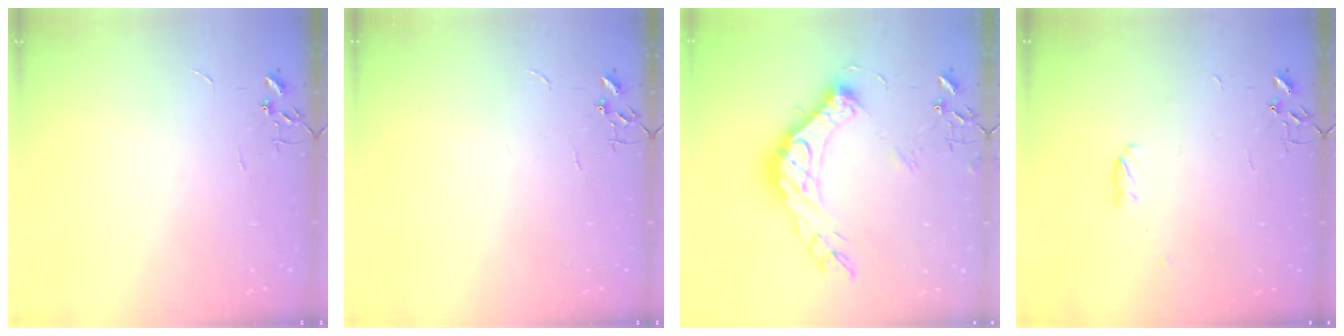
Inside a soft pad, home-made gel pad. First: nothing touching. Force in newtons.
{"total": 0.0}
{"total": 21.8, "press": 21.7, "slide": 2.2}
{"total": 3.3, "press": 3.1, "slide": 1.1}